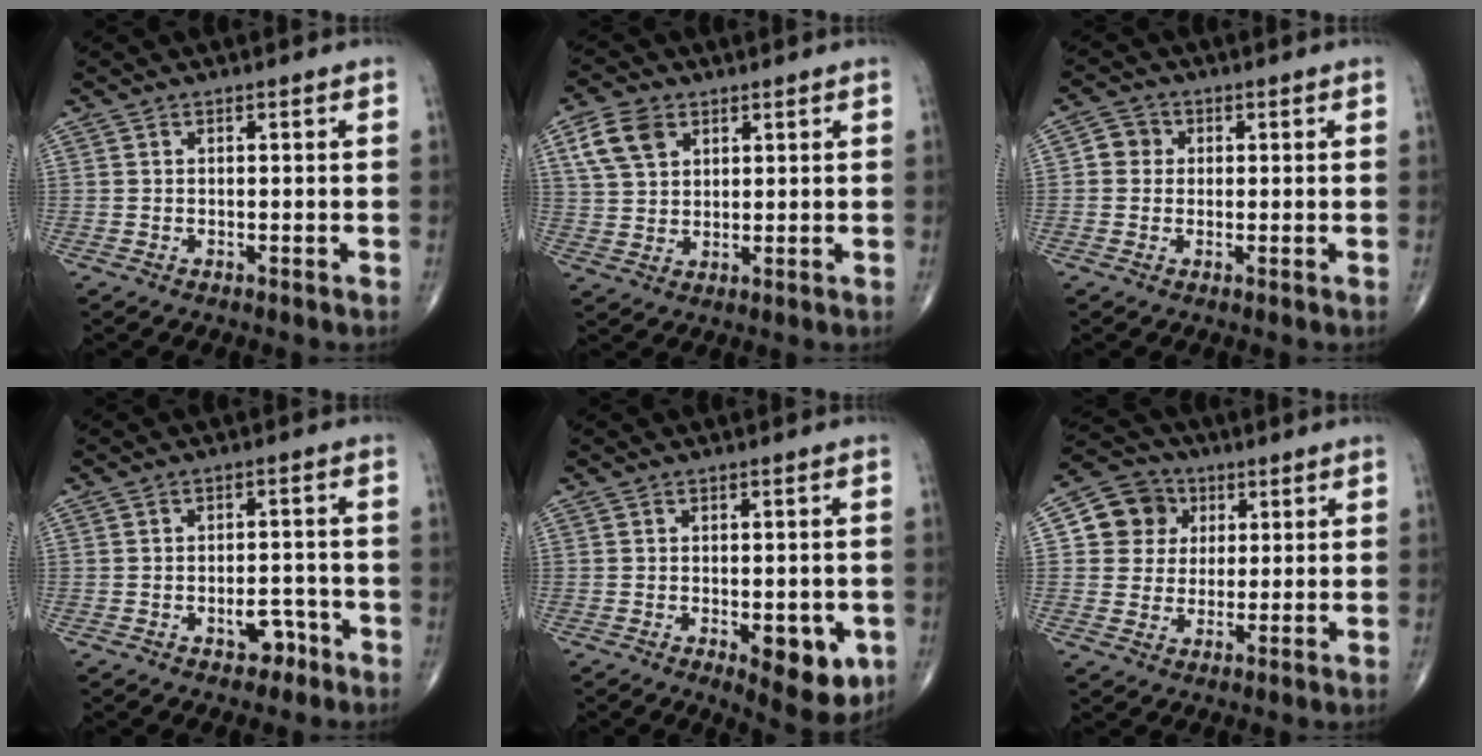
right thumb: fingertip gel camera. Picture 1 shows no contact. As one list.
[{"total": 7.6, "force": [3.4, 5.2, 4.3], "torque": [-0.070, -0.004, 0.068]}, {"total": 3.4, "force": [0.3, 3.2, 1.2], "torque": [0.000, 0.007, -0.003]}, {"total": 4.2, "force": [-2.3, 2.6, 2.3], "torque": [-0.013, 0.026, -0.030]}, {"total": 9.6, "force": [-3.0, 4.2, 8.0], "torque": [-0.080, -0.005, -0.030]}, {"total": 9.2, "force": [2.5, 8.5, 2.6], "torque": [-0.012, 0.001, 0.034]}]